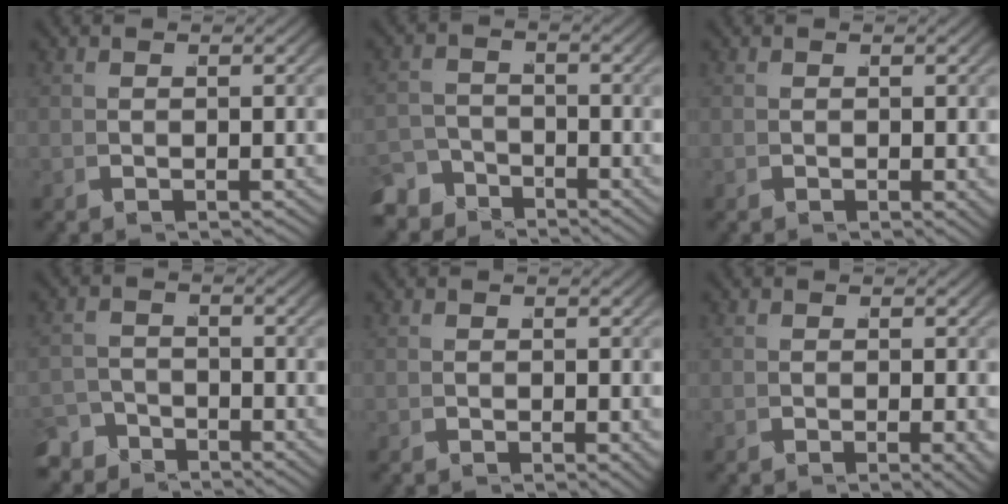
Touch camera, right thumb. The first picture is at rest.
{"total": 4.5, "force": [-3.8, 2.4, 0.7], "torque": [0.009, -0.016, -0.068]}
{"total": 0.6, "force": [-0.1, 0.3, 0.6], "torque": [-0.009, -0.005, 0.000]}
{"total": 3.7, "force": [-3.3, 1.7, 0.2], "torque": [0.011, -0.012, -0.060]}
{"total": 0.8, "force": [-0.1, 0.4, 0.7], "torque": [-0.009, -0.005, 0.001]}
{"total": 1.6, "force": [-0.4, 0.4, 1.5], "torque": [-0.016, -0.003, -0.005]}